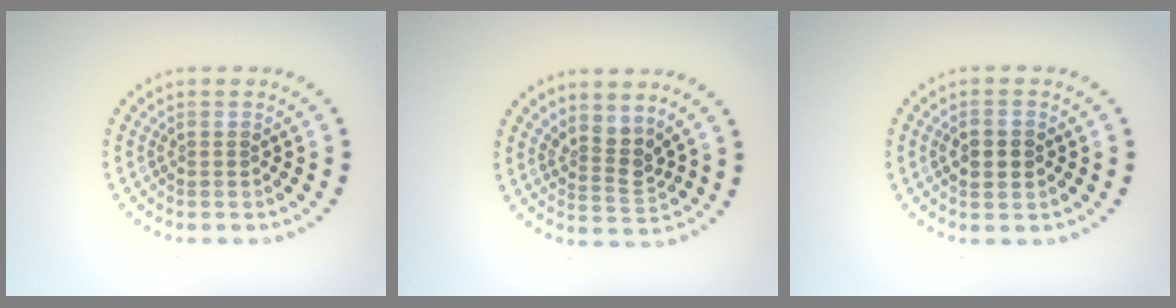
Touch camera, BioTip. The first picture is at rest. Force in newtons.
{"total": 2.5, "press": 1.9, "slide": 1.6}
{"total": 2.2, "press": 2.2, "slide": 0.2}